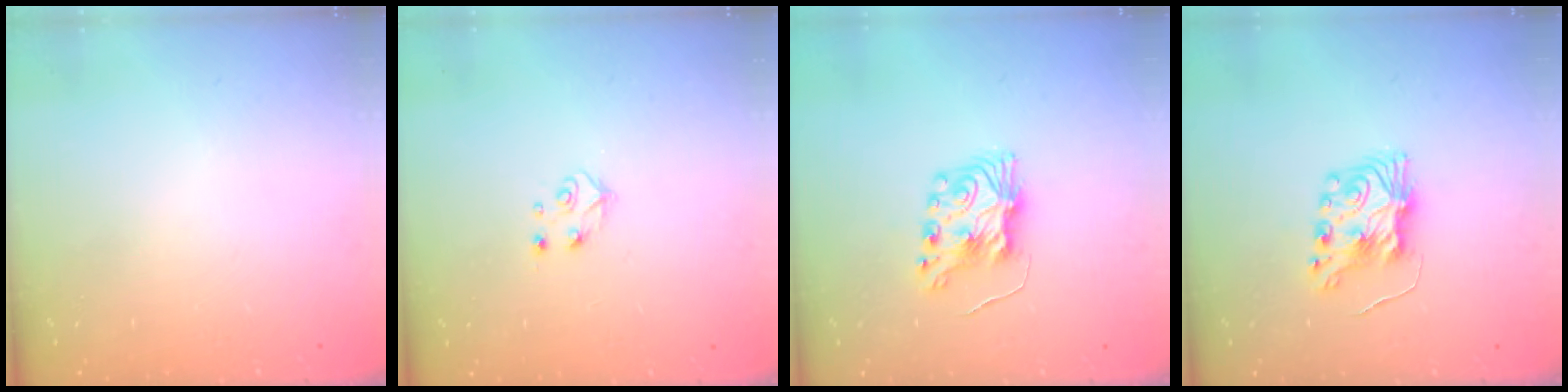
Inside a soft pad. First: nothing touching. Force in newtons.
{"total": 5.2, "press": 5.1, "slide": 0.7}
{"total": 8.0, "press": 8.0, "slide": 0.2}
{"total": 8.0, "press": 8.0, "slide": 0.2}